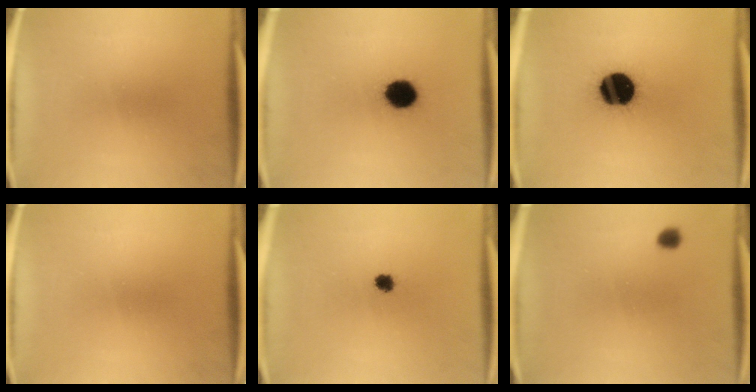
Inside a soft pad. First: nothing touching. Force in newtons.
{"total": 8.4}
{"total": 17.1}
{"total": 0.0}
{"total": 2.4}
{"total": 1.7}